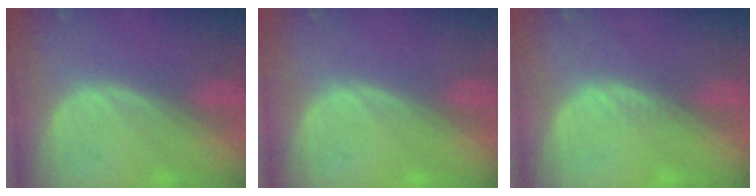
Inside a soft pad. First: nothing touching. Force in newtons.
{"total": 0.0}
{"total": 1.2, "press": 0.9, "slide": 0.8}